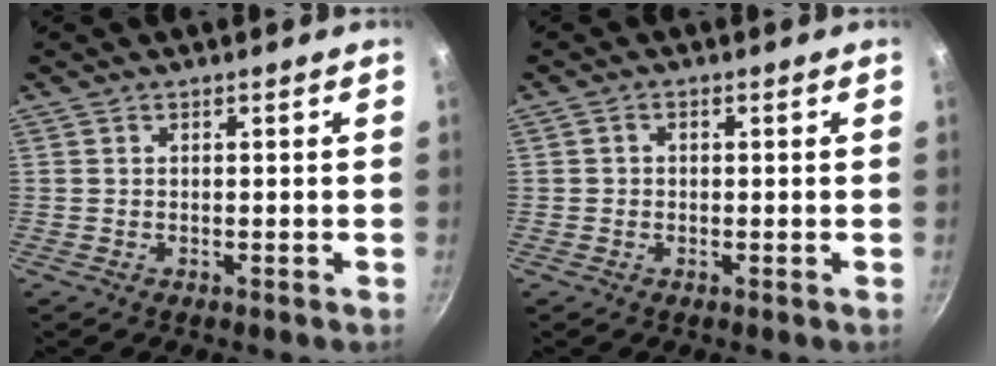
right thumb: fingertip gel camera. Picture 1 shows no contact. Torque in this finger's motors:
{"motor_torque": [0.18, -0.18, -0.43, 0.09, -0.02]}